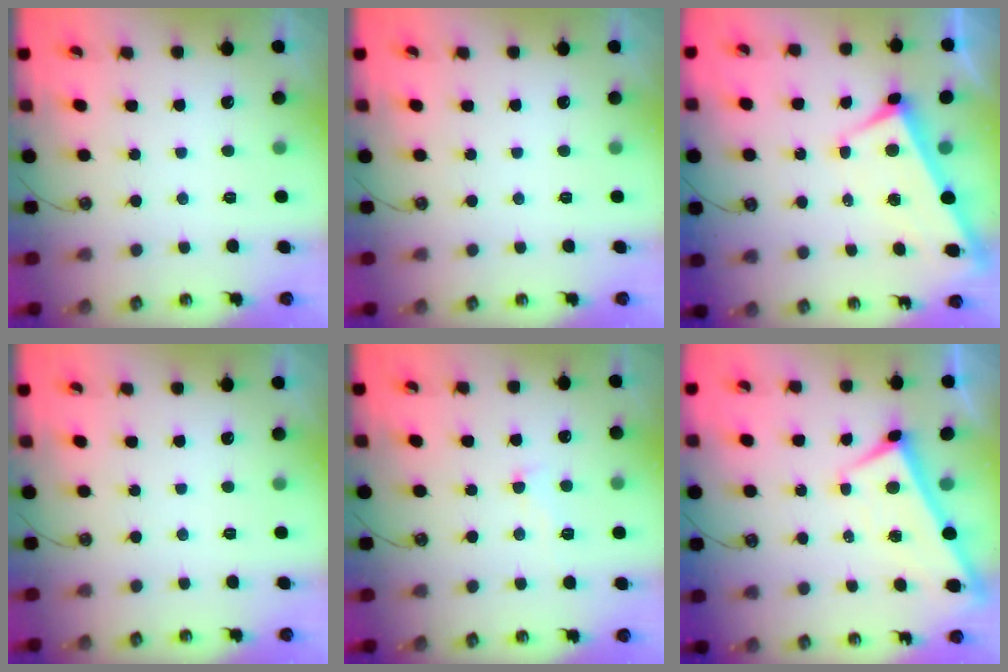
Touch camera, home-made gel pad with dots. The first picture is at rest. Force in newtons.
{"total": 0.0}
{"total": 2.8, "press": 2.7, "slide": 0.9}
{"total": 0.0}
{"total": 0.7, "press": 0.3, "slide": 0.6}
{"total": 1.9, "press": 1.9, "slide": 0.2}